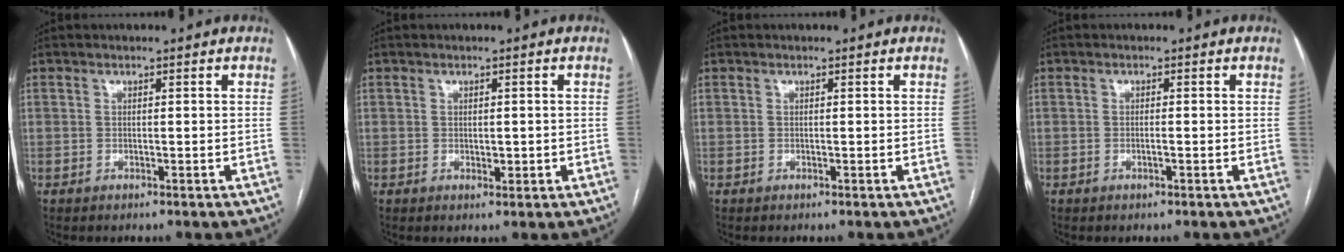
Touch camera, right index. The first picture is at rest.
{"total": 1.6, "force": [-0.1, 0.9, 1.2], "torque": [-0.016, -0.001, 0.002]}
{"total": 0.0}
{"total": 0.7, "force": [-0.2, 0.1, 0.7], "torque": [-0.013, 0.000, -0.003]}